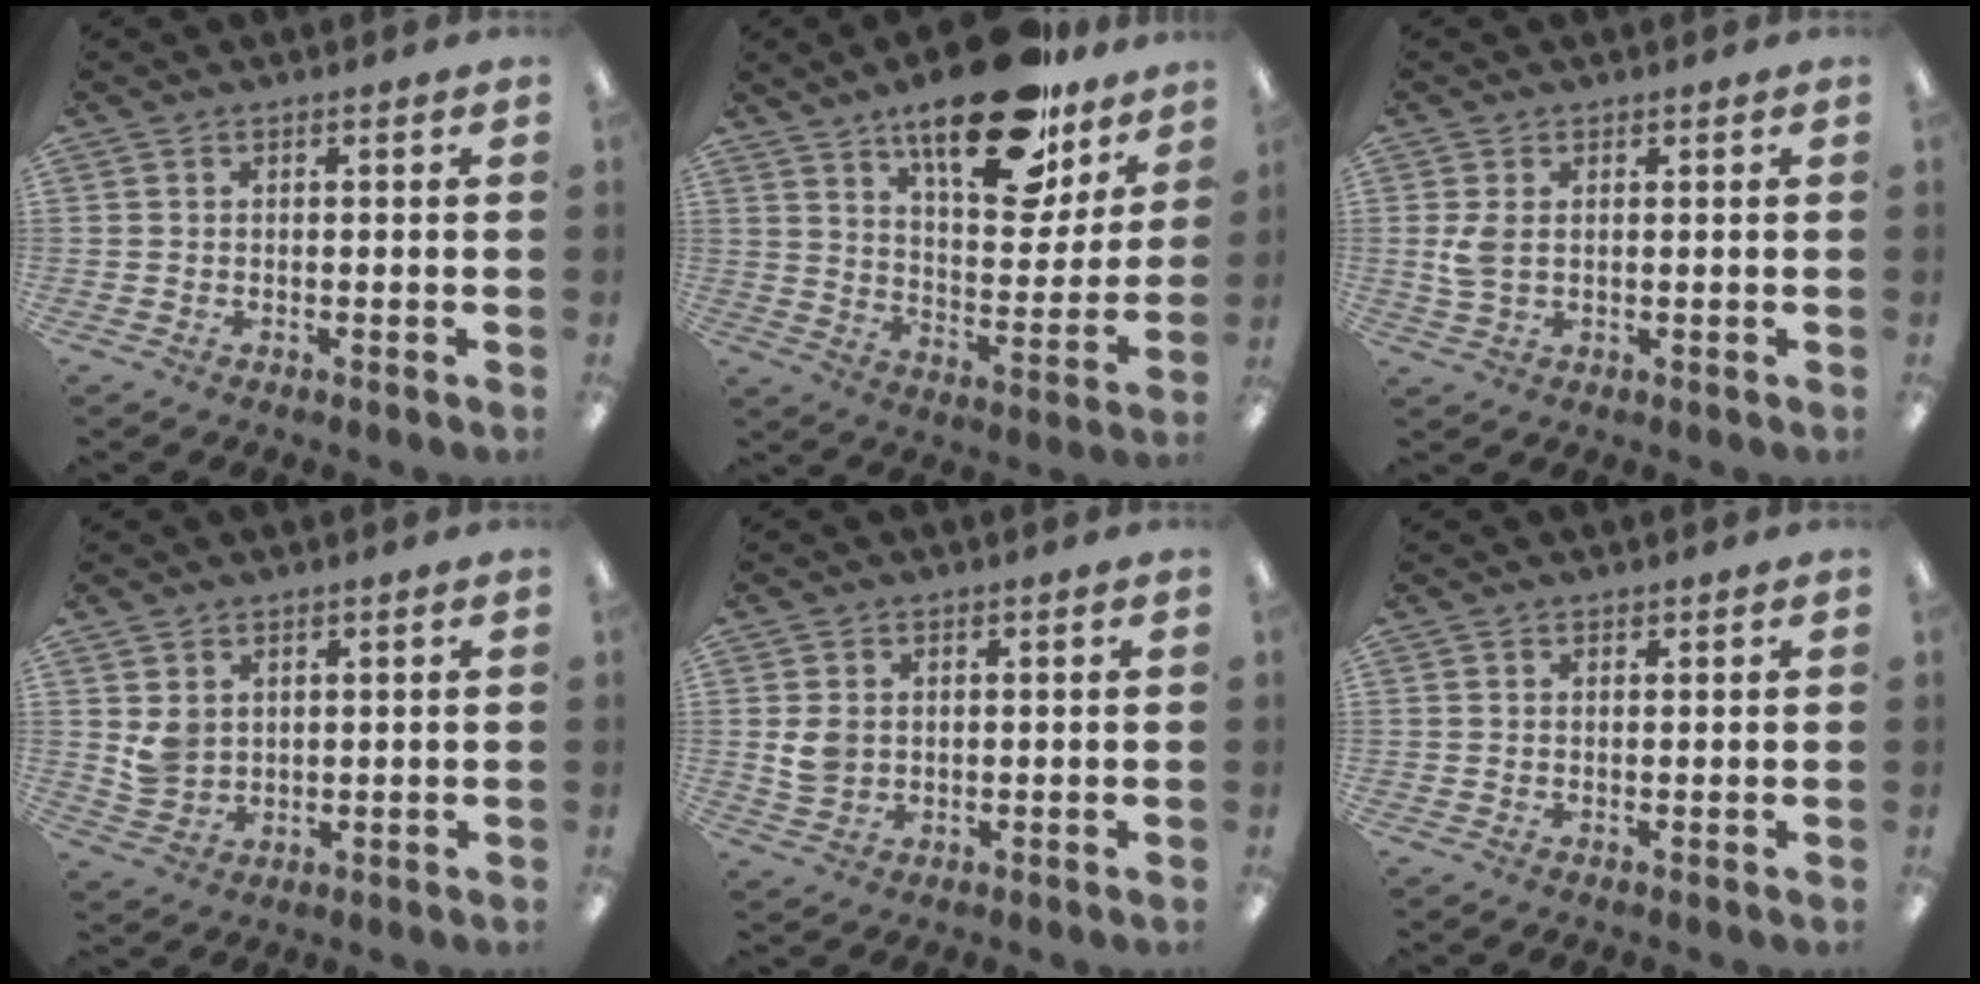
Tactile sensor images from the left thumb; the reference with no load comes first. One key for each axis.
{"total": 23.6, "fx": 16.2, "fy": 9.7, "fz": 14.1, "tx": -0.197, "ty": -0.098, "tz": 0.270}
{"total": 4.1, "fx": 0.5, "fy": 2.5, "fz": 3.2, "tx": -0.077, "ty": 0.000, "tz": 0.007}
{"total": 4.4, "fx": 2.2, "fy": 3.5, "fz": 1.5, "tx": -0.028, "ty": -0.004, "tz": 0.043}
{"total": 4.4, "fx": 0.8, "fy": 3.6, "fz": 2.4, "tx": -0.038, "ty": 0.004, "tz": 0.016}
{"total": 0.6, "fx": 0.5, "fy": 0.2, "fz": 0.0, "tx": 0.000, "ty": 0.001, "tz": 0.010}